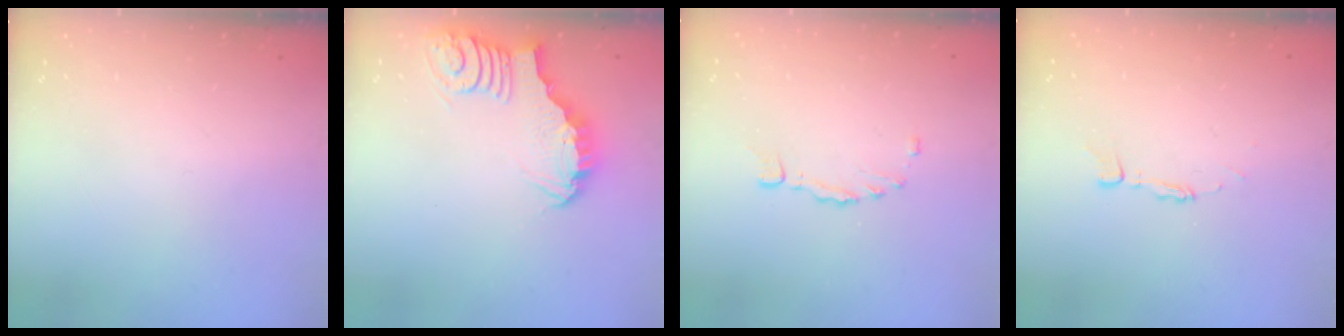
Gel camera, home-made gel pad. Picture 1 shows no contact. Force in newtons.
{"total": 3.4, "press": 3.4, "slide": 0.4}
{"total": 1.3, "press": 1.3, "slide": 0.3}
{"total": 2.9, "press": 2.9, "slide": 0.2}